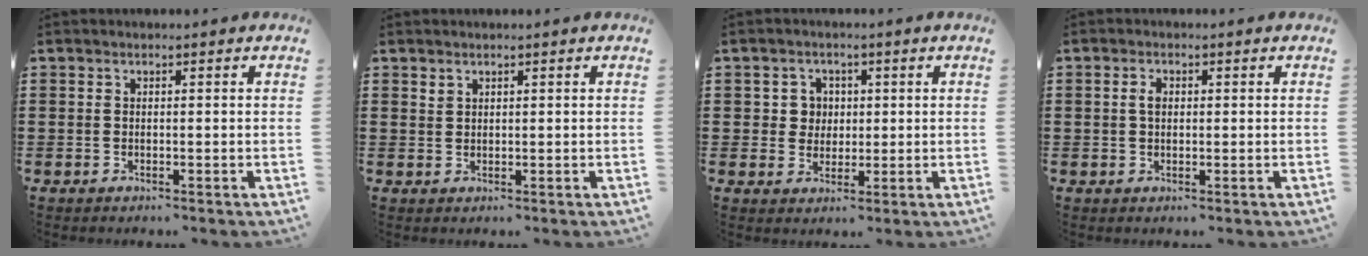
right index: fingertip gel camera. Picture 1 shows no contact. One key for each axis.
{"total": 1.1, "fx": 0.9, "fy": 0.6, "fz": 0.2, "tx": -0.005, "ty": 0.003, "tz": 0.018}
{"total": 3.7, "fx": 0.5, "fy": 3.5, "fz": 1.0, "tx": -0.037, "ty": 0.013, "tz": 0.007}
{"total": 1.9, "fx": 0.4, "fy": 1.2, "fz": 1.5, "tx": -0.032, "ty": 0.008, "tz": 0.005}